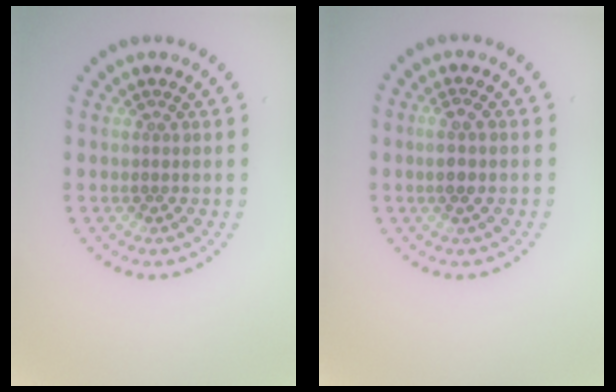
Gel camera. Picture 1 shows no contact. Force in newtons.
{"total": 1.5, "press": 1.3, "slide": 0.8}